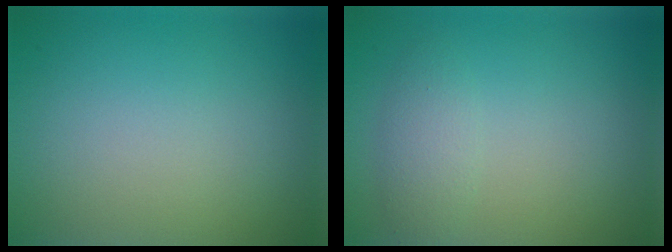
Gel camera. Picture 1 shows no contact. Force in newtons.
{"total": 2.0, "press": 2.0, "slide": 0.1}